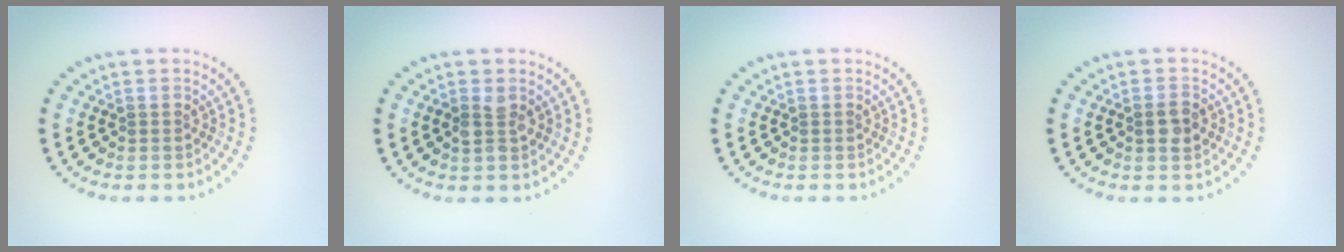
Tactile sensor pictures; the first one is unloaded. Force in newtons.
{"total": 1.4, "press": 1.4, "slide": 0.1}
{"total": 0.0}
{"total": 1.8, "press": 1.8, "slide": 0.4}